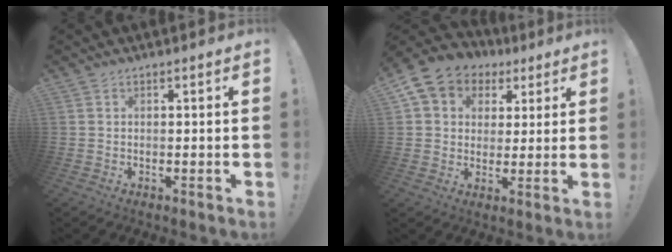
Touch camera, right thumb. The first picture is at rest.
{"total": 8.6, "force": [3.4, 7.4, 2.7], "torque": [-0.046, -0.016, 0.070]}